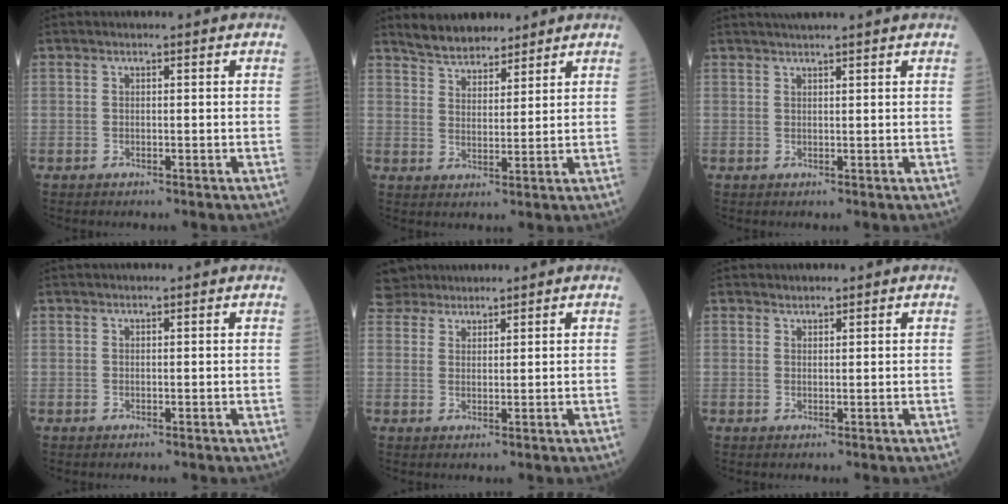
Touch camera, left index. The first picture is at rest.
{"total": 6.4, "force": [5.8, 2.2, 1.8], "torque": [-0.038, 0.016, 0.110]}
{"total": 4.9, "force": [4.3, -0.5, 2.3], "torque": [-0.029, 0.027, 0.062]}
{"total": 0.8, "force": [0.8, -0.1, 0.3], "torque": [-0.005, 0.016, 0.017]}
{"total": 3.1, "force": [3.0, 0.5, -0.6], "torque": [-0.005, 0.022, 0.066]}
{"total": 0.8, "force": [0.8, 0.2, 0.0], "torque": [-0.008, 0.004, 0.016]}